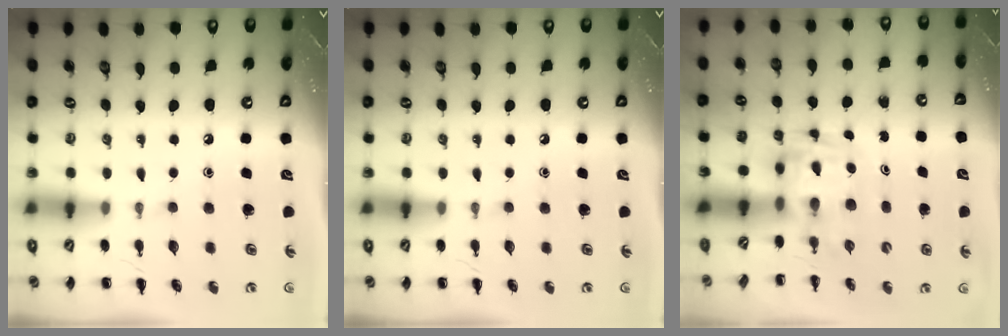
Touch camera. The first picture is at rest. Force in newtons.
{"total": 0.0}
{"total": 3.5, "press": 3.5, "slide": 0.6}